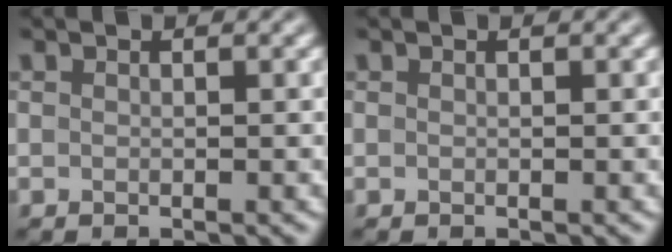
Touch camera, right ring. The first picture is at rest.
{"total": 0.0}